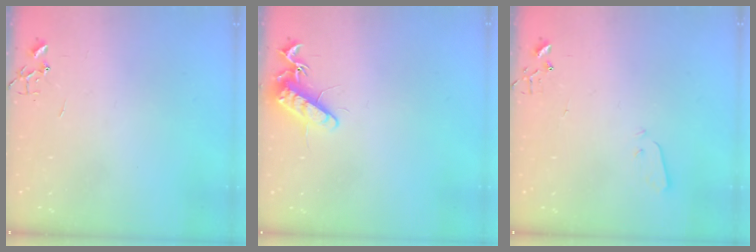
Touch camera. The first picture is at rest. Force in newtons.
{"total": 11.9, "press": 11.8, "slide": 1.3}
{"total": 3.0, "press": 3.0, "slide": 0.3}